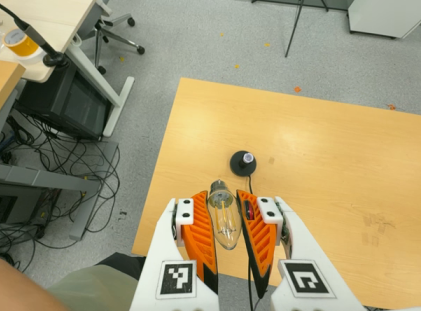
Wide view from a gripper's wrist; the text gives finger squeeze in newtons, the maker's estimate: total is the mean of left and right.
{"total": 21.5, "left": 23.3, "right": 19.6}